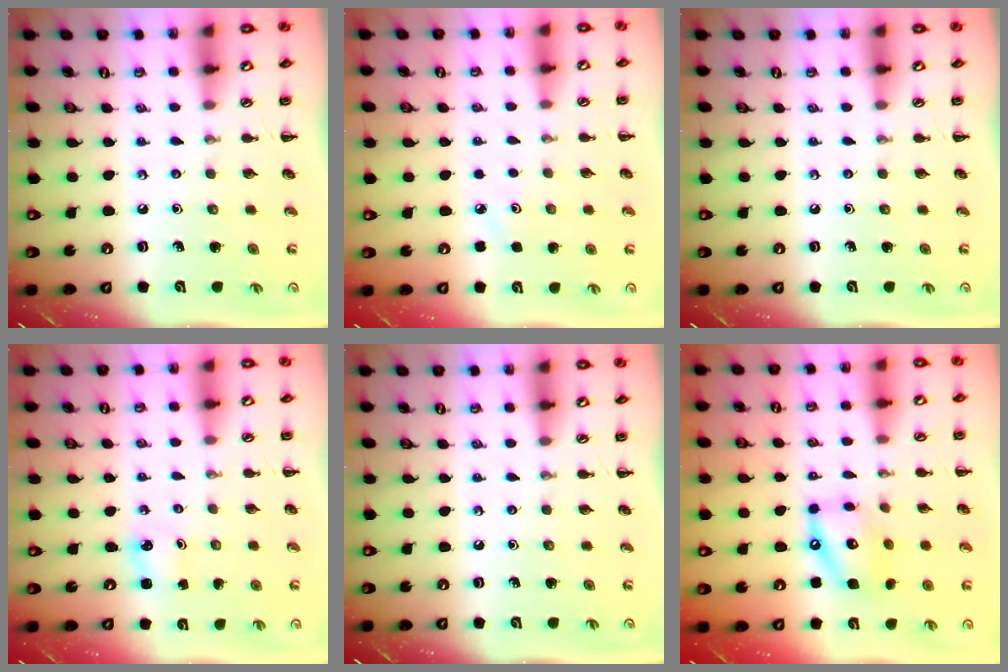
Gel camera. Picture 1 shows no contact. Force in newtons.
{"total": 4.0, "press": 3.8, "slide": 1.2}
{"total": 0.0}
{"total": 1.4, "press": 1.3, "slide": 0.2}
{"total": 0.0}
{"total": 12.5, "press": 12.3, "slide": 2.3}